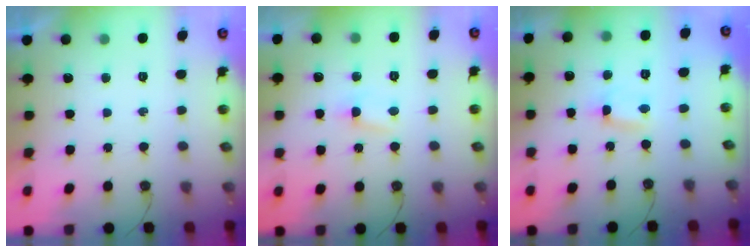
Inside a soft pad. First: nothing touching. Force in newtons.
{"total": 2.9, "press": 2.8, "slide": 0.4}
{"total": 0.6, "press": 0.4, "slide": 0.4}